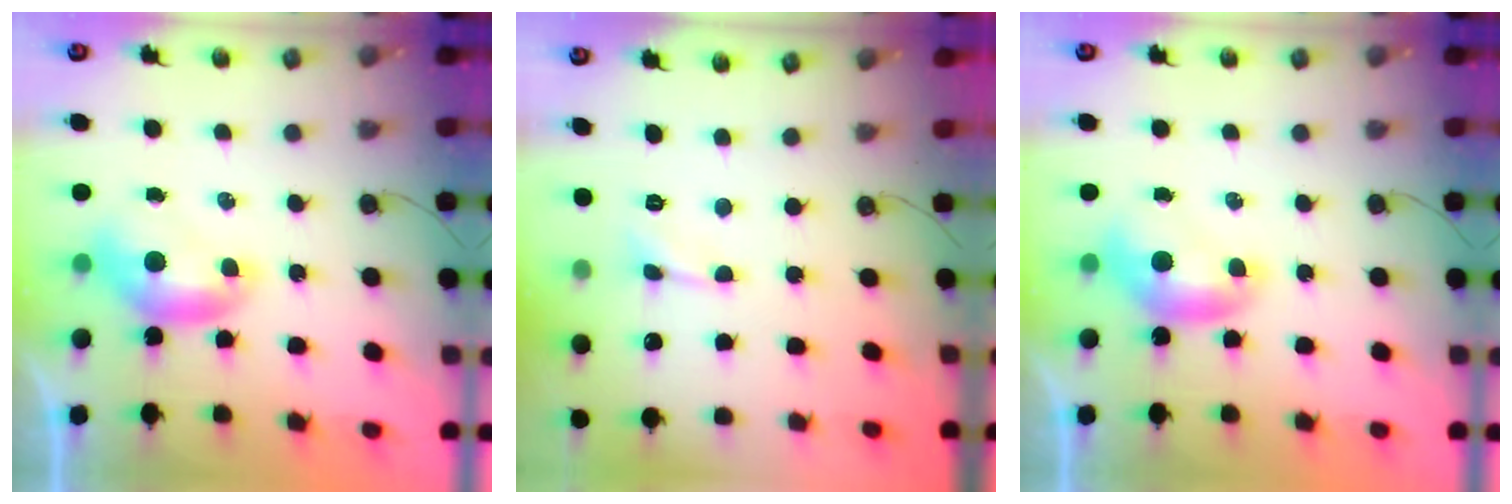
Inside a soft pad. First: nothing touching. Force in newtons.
{"total": 0.8, "press": 0.8, "slide": 0.2}
{"total": 0.0}